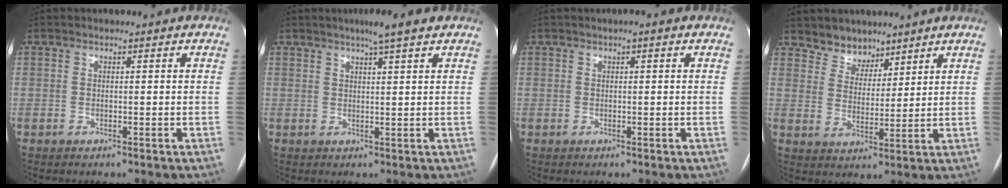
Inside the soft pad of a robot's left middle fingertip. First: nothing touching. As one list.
[{"total": 4.4, "force": [3.2, -0.1, 3.1], "torque": [-0.053, 0.008, 0.051]}, {"total": 1.2, "force": [0.6, 0.2, 1.0], "torque": [-0.019, 0.008, 0.005]}, {"total": 5.4, "force": [4.5, 3.0, 0.3], "torque": [0.000, 0.001, 0.080]}]